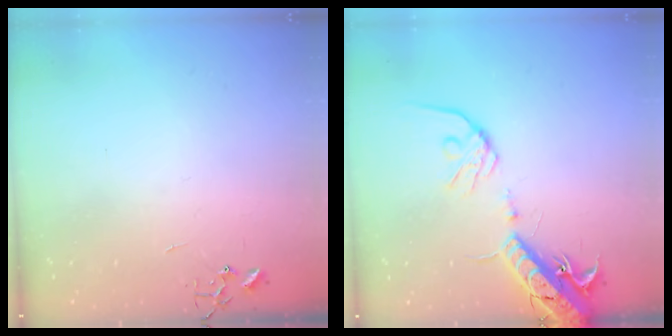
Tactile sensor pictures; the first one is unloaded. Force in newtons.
{"total": 16.5, "press": 16.2, "slide": 3.6}